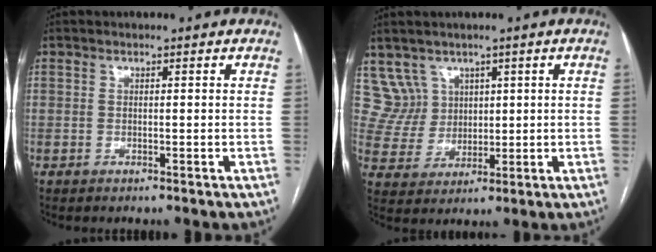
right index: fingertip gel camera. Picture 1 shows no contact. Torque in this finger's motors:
{"motor_torque": [-0.33, 0.19, -0.08, 0.00]}